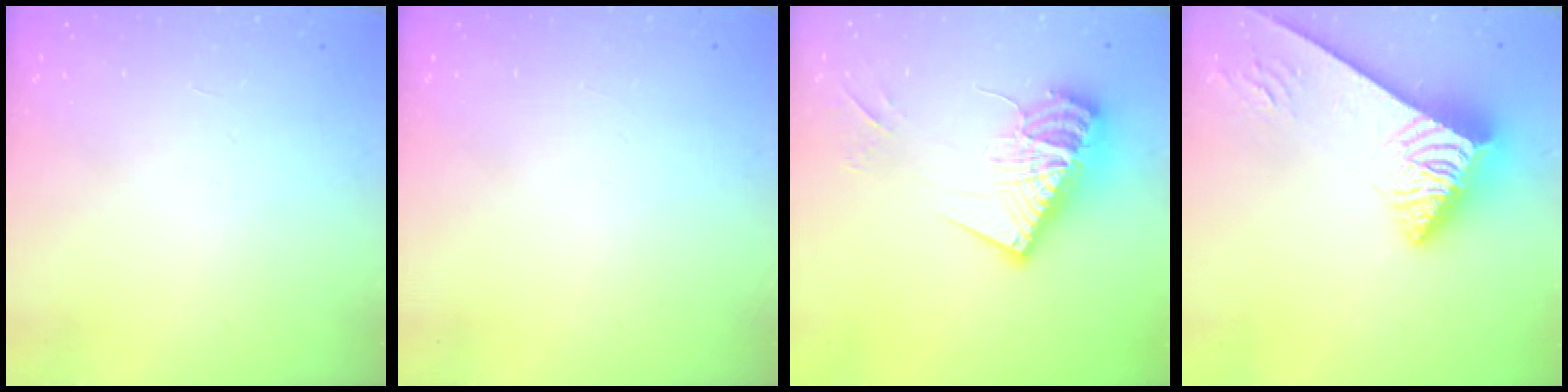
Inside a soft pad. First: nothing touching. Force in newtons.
{"total": 0.0}
{"total": 18.3, "press": 18.2, "slide": 1.8}
{"total": 4.5, "press": 4.5, "slide": 0.5}